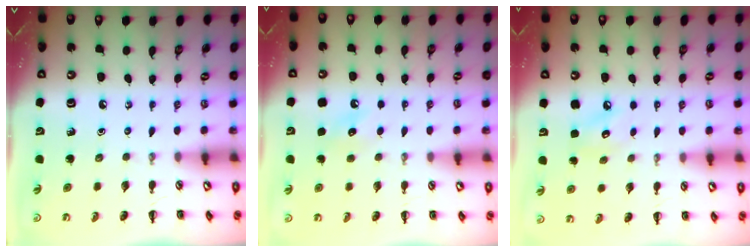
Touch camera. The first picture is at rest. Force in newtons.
{"total": 5.2, "press": 5.0, "slide": 1.4}
{"total": 5.6, "press": 5.6, "slide": 0.5}